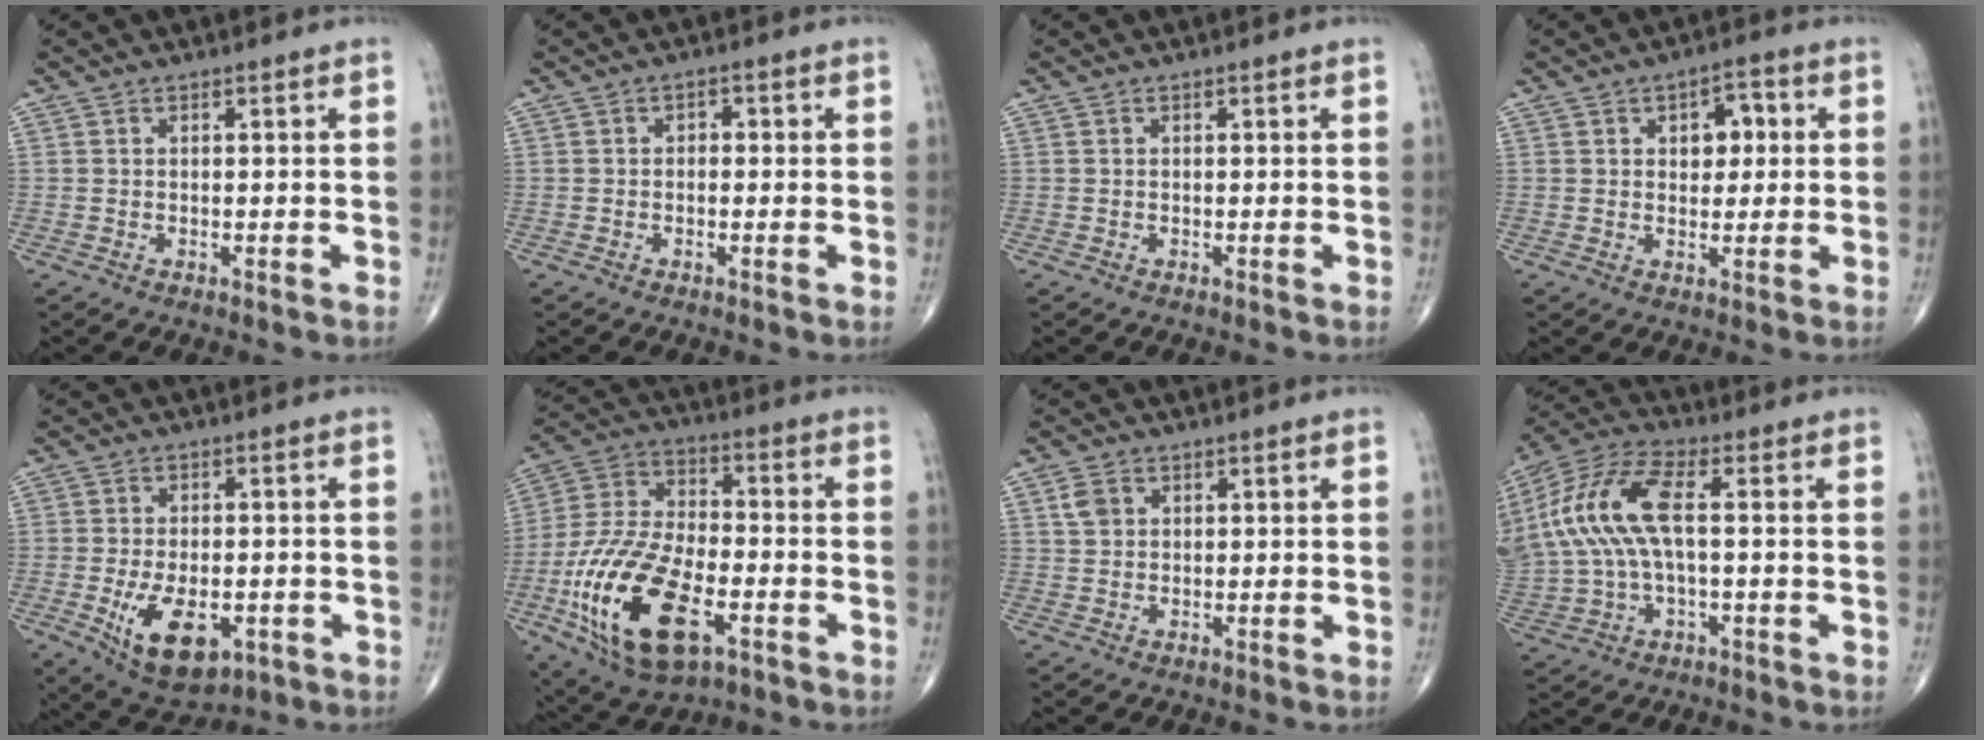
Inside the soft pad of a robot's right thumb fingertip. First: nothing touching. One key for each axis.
{"total": 1.6, "fx": 0.0, "fy": 1.1, "fz": 1.1, "tx": -0.001, "ty": 0.007, "tz": -0.007}
{"total": 0.0}
{"total": 5.7, "fx": 1.3, "fy": 3.7, "fz": 4.2, "tx": -0.032, "ty": 0.004, "tz": 0.015}
{"total": 11.7, "fx": -3.7, "fy": 6.3, "fz": 9.1, "tx": -0.138, "ty": -0.002, "tz": -0.043}
{"total": 22.8, "fx": -8.0, "fy": 11.2, "fz": 18.1, "tx": -0.365, "ty": 0.016, "tz": -0.135}
{"total": 2.8, "fx": 1.1, "fy": 2.2, "fz": 1.5, "tx": -0.024, "ty": 0.000, "tz": 0.023}
{"total": 18.7, "fx": 2.3, "fy": 8.8, "fz": 16.3, "tx": -0.374, "ty": 0.027, "tz": 0.044}